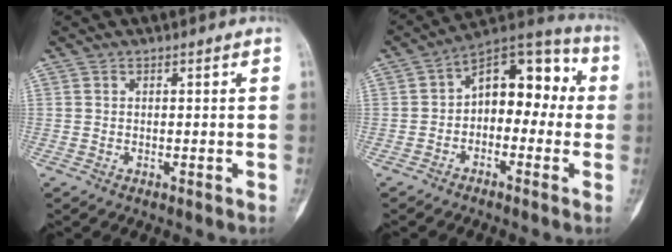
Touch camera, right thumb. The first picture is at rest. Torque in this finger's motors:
{"motor_torque": [1.38, 1.47, 0.80, -0.72, 0.33]}